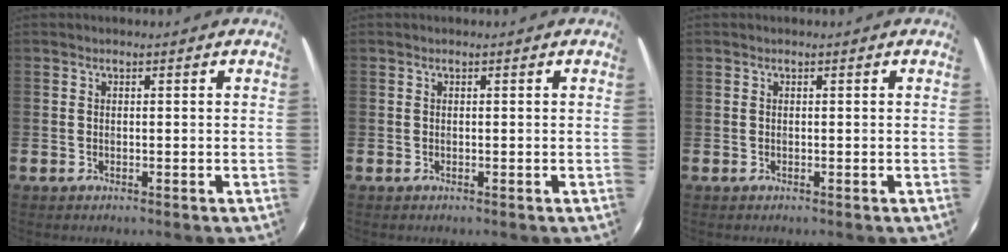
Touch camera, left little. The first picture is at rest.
{"total": 0.0}
{"total": 0.0}